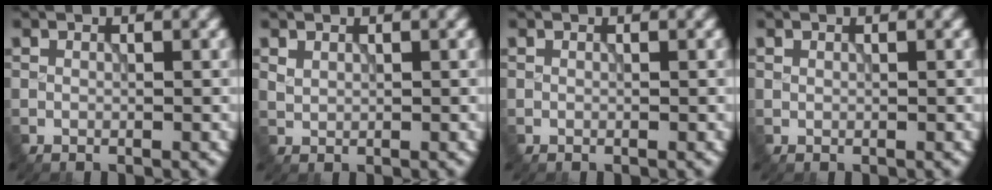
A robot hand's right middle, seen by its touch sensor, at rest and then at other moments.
{"total": 0.7, "force": [0.6, 0.4, 0.2], "torque": [-0.007, -0.003, 0.017]}
{"total": 0.0}
{"total": 0.0}